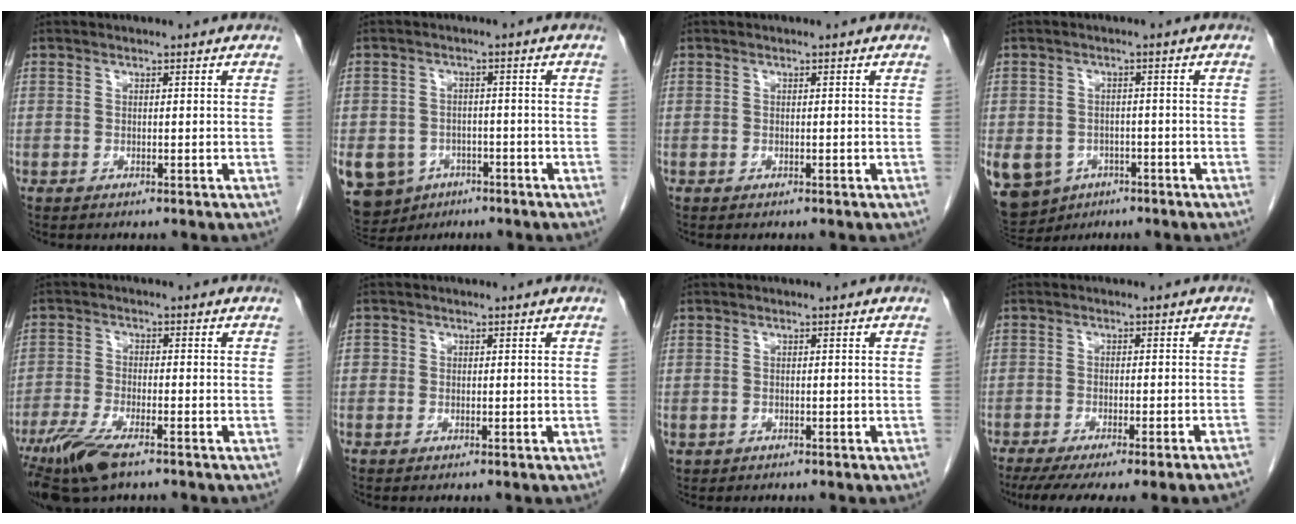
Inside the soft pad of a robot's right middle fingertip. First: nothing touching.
{"total": 12.9, "force": [-6.3, 10.4, 4.4], "torque": [-0.124, 0.000, -0.084]}
{"total": 0.0}
{"total": 16.2, "force": [-7.6, 12.9, 6.1], "torque": [-0.183, -0.003, -0.096]}
{"total": 9.0, "force": [-6.1, 2.1, 6.3], "torque": [-0.123, -0.021, -0.109]}
{"total": 1.1, "force": [0.0, 1.1, 0.2], "torque": [0.002, 0.004, -0.001]}
{"total": 0.7, "force": [-0.2, 0.6, 0.1], "torque": [-0.001, 0.003, 0.003]}
{"total": 14.8, "force": [-12.6, -0.2, 7.6], "torque": [-0.078, -0.029, -0.168]}